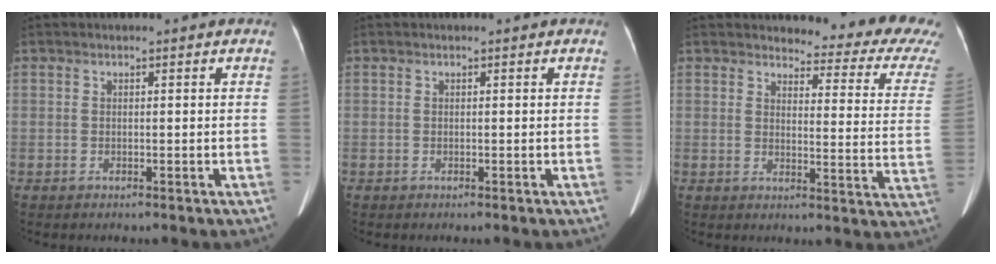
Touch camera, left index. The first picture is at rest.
{"total": 0.0}
{"total": 14.7, "force": [14.1, 1.1, 4.2], "torque": [-0.034, -0.096, 0.132]}